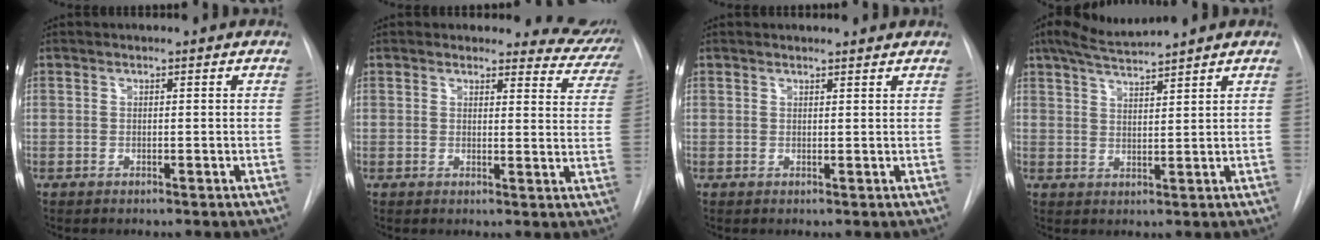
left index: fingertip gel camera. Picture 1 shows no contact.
{"total": 8.8, "force": [8.3, 2.6, -0.2], "torque": [0.046, -0.047, 0.056]}
{"total": 2.5, "force": [2.5, 0.2, 0.3], "torque": [-0.011, 0.006, 0.027]}
{"total": 5.5, "force": [5.0, -0.2, 2.2], "torque": [-0.046, 0.013, 0.096]}